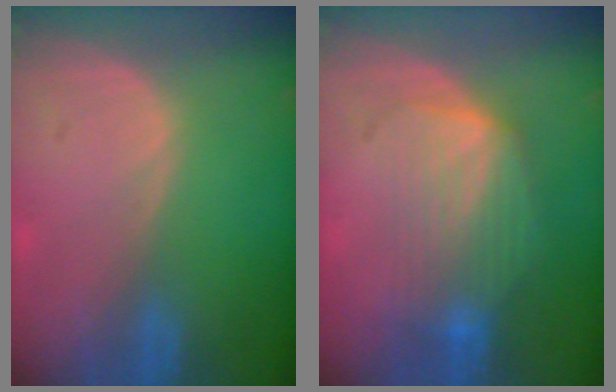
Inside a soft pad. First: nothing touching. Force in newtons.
{"total": 7.2, "press": 7.1, "slide": 1.0}